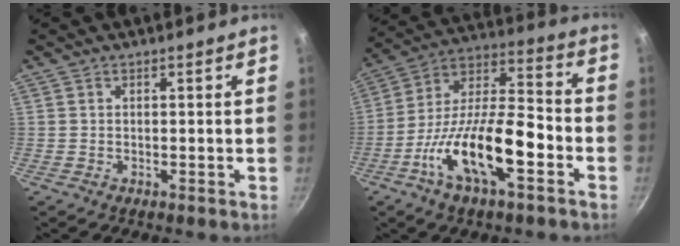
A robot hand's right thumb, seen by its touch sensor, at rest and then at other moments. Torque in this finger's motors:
{"motor_torque": [2.43, 2.36, 1.53, -1.24, 0.21]}